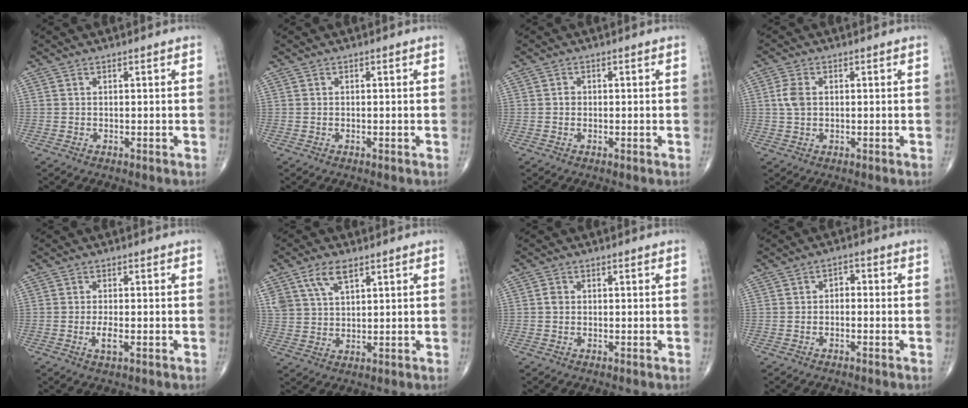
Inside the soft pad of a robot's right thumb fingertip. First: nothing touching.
{"total": 0.0}
{"total": 0.8, "force": [0.0, 0.7, 0.3], "torque": [-0.001, 0.003, -0.002]}
{"total": 3.5, "force": [0.5, 2.2, 2.6], "torque": [-0.059, 0.004, 0.008]}
{"total": 2.7, "force": [-0.7, 0.8, 2.5], "torque": [-0.051, -0.003, -0.014]}
{"total": 7.0, "force": [4.1, 3.5, 4.6], "torque": [-0.083, -0.010, 0.084]}
{"total": 1.0, "force": [0.0, 0.9, 0.5], "torque": [-0.005, 0.002, -0.002]}
{"total": 2.2, "force": [-0.4, 1.6, 1.5], "torque": [-0.008, 0.015, -0.016]}